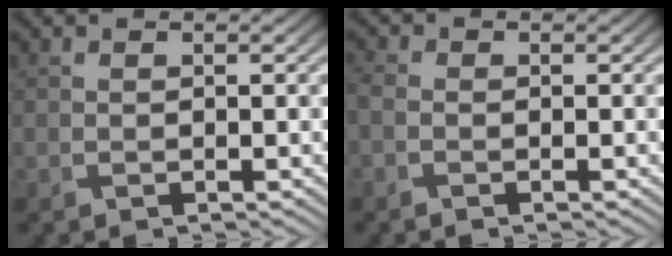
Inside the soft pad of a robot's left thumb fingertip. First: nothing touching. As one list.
[{"total": 2.0, "force": [-0.9, 1.3, 1.2], "torque": [-0.034, -0.001, -0.020]}]